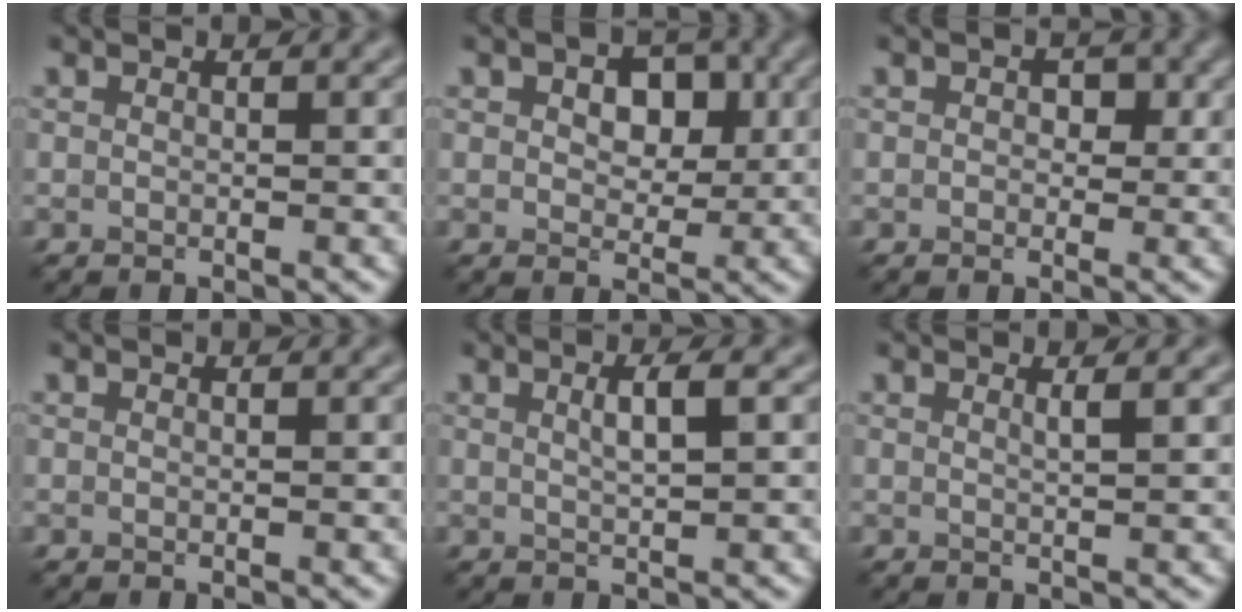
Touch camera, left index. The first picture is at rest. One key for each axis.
{"total": 4.5, "fx": 1.3, "fy": 2.9, "fz": 3.2, "tx": -0.050, "ty": 0.003, "tz": 0.011}
{"total": 1.8, "fx": 0.3, "fy": 1.5, "fz": 1.0, "tx": -0.007, "ty": -0.002, "tz": 0.000}
{"total": 0.0}
{"total": 2.1, "fx": 0.7, "fy": 0.5, "fz": 2.0, "tx": -0.028, "ty": 0.004, "tz": 0.008}
{"total": 1.3, "fx": 0.6, "fy": 0.4, "fz": 1.1, "tx": -0.006, "ty": 0.001, "tz": 0.005}